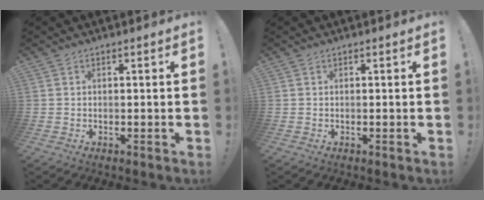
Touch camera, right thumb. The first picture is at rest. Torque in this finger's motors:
{"motor_torque": [-0.10, -0.11, 0.19, -0.03, -0.05]}